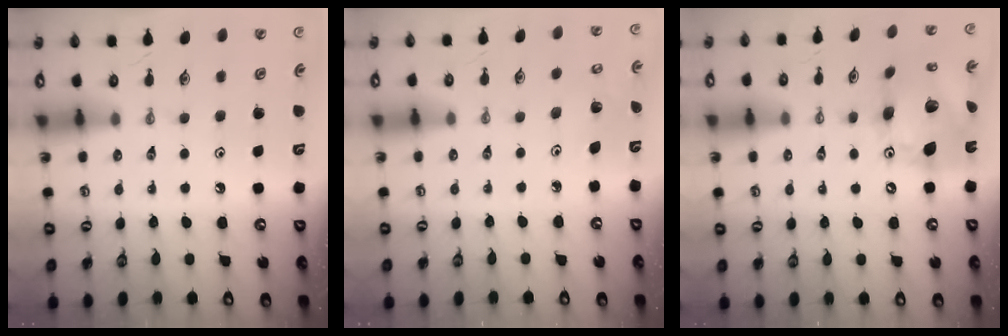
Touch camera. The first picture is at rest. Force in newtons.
{"total": 2.8, "press": 2.8, "slide": 0.2}
{"total": 16.3, "press": 16.3, "slide": 1.7}